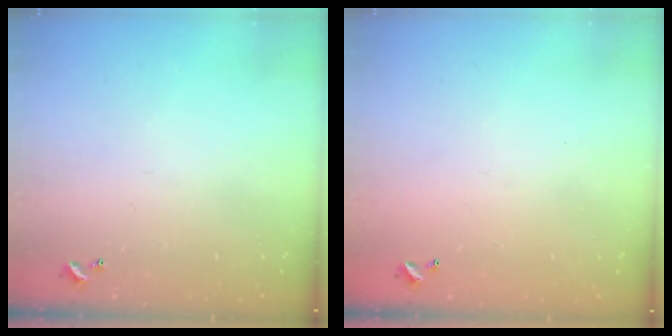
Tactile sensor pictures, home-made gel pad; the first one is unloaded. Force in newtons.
{"total": 2.8, "press": 2.8, "slide": 0.1}